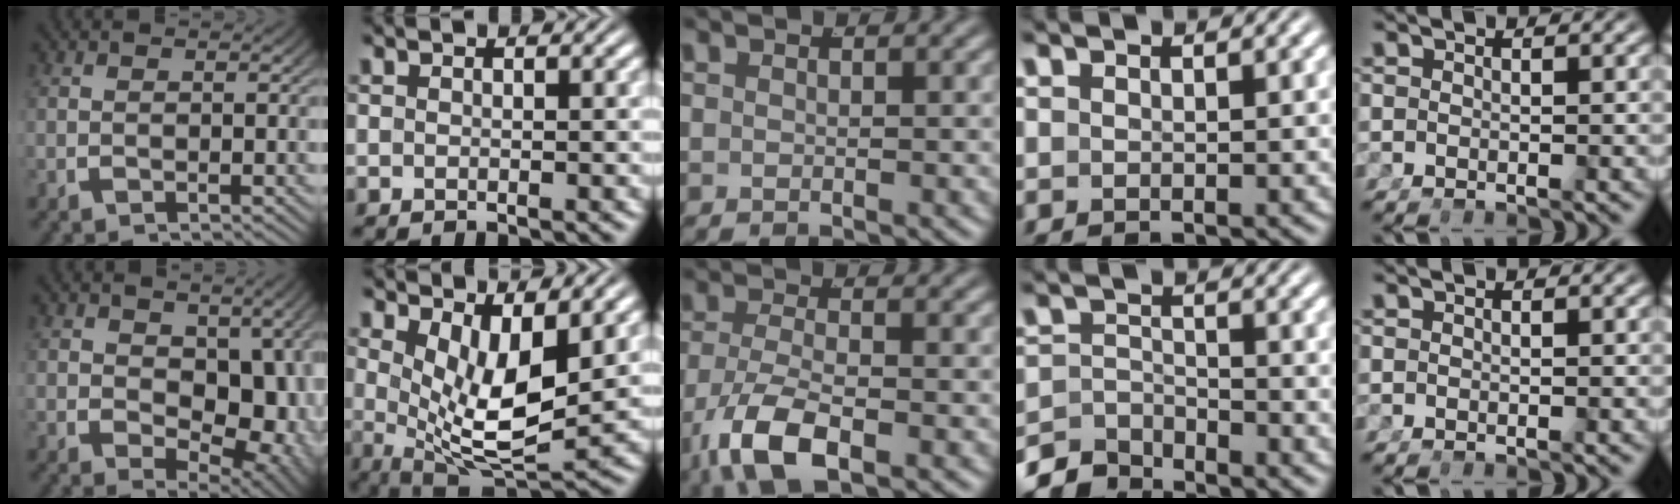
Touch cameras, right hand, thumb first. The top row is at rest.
{"thumb": {"total": 10.1, "force": [-0.8, 6.7, 7.5], "torque": [-0.133, -0.050, 0.011]}, "index": {"total": 9.3, "force": [1.0, 4.9, 7.9], "torque": [-0.134, -0.039, 0.034]}, "middle": {"total": 6.1, "force": [-2.8, 2.7, 4.7], "torque": [-0.100, -0.033, -0.028]}, "ring": {"total": 4.7, "force": [-4.2, 1.7, 1.3], "torque": [-0.021, -0.016, -0.070]}}